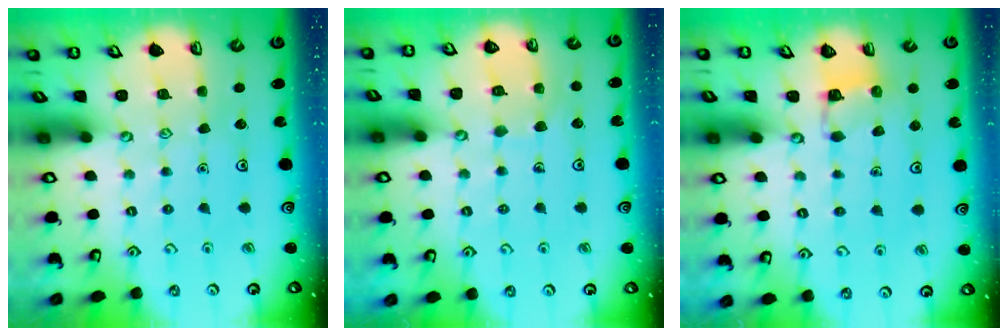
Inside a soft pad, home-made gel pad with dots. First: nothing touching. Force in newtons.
{"total": 6.4, "press": 6.4, "slide": 0.3}
{"total": 3.3, "press": 3.2, "slide": 0.6}